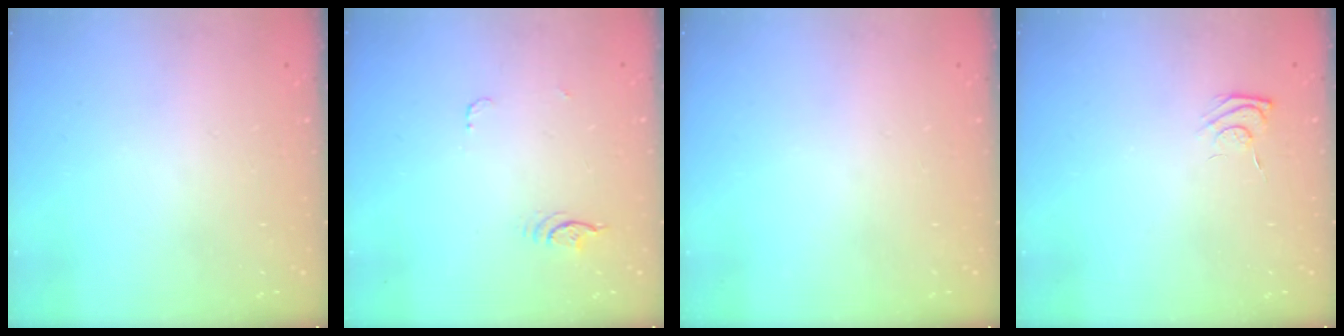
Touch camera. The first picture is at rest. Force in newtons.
{"total": 3.8, "press": 3.4, "slide": 1.6}
{"total": 0.0}
{"total": 4.9, "press": 4.7, "slide": 1.1}